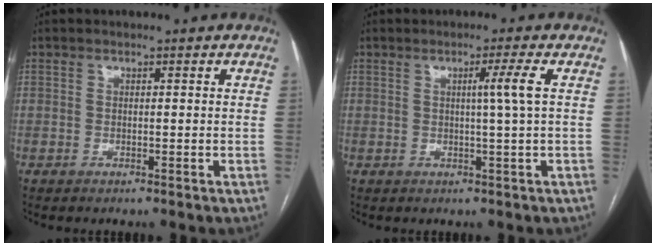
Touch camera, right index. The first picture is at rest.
{"total": 3.3, "force": [0.6, -1.3, 3.0], "torque": [-0.050, -0.003, 0.011]}